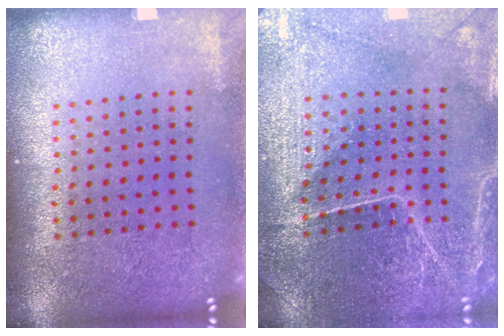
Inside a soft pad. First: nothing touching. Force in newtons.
{"total": 1.3, "press": 1.3, "slide": 0.3}